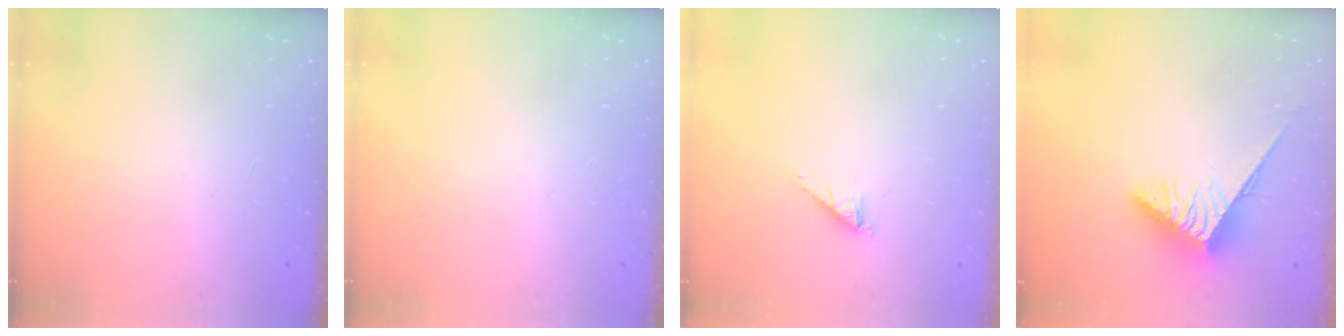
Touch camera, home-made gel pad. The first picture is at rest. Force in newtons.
{"total": 0.0}
{"total": 2.2, "press": 2.2, "slide": 0.3}
{"total": 5.8, "press": 5.8, "slide": 0.4}